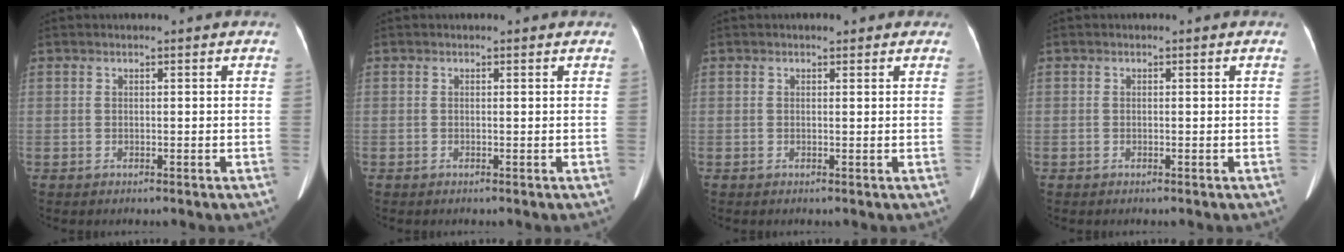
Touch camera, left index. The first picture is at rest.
{"total": 0.0}
{"total": 1.8, "force": [1.3, 0.8, 0.9], "torque": [-0.009, 0.010, 0.013]}
{"total": 0.0}